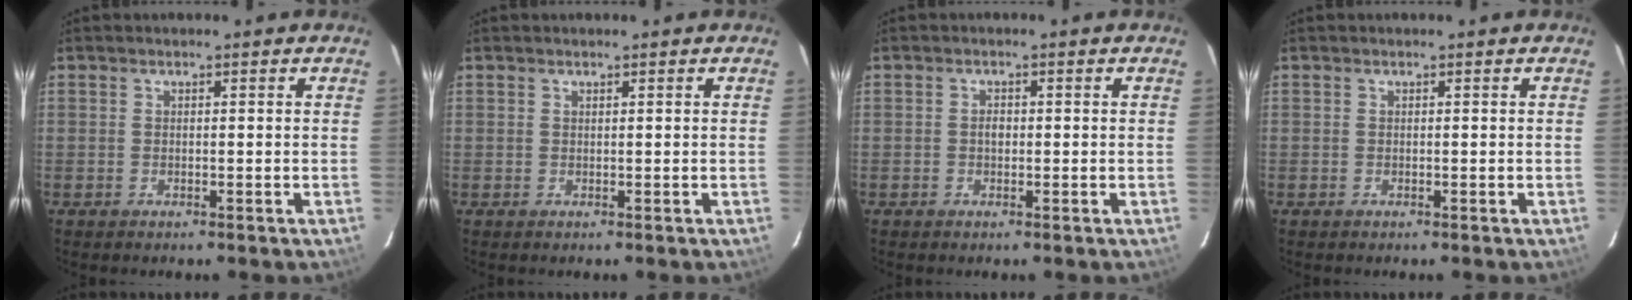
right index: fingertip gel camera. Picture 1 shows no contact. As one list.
[{"total": 0.0}, {"total": 1.3, "force": [-0.1, 1.0, 0.9], "torque": [-0.014, 0.004, -0.003]}, {"total": 0.0}]